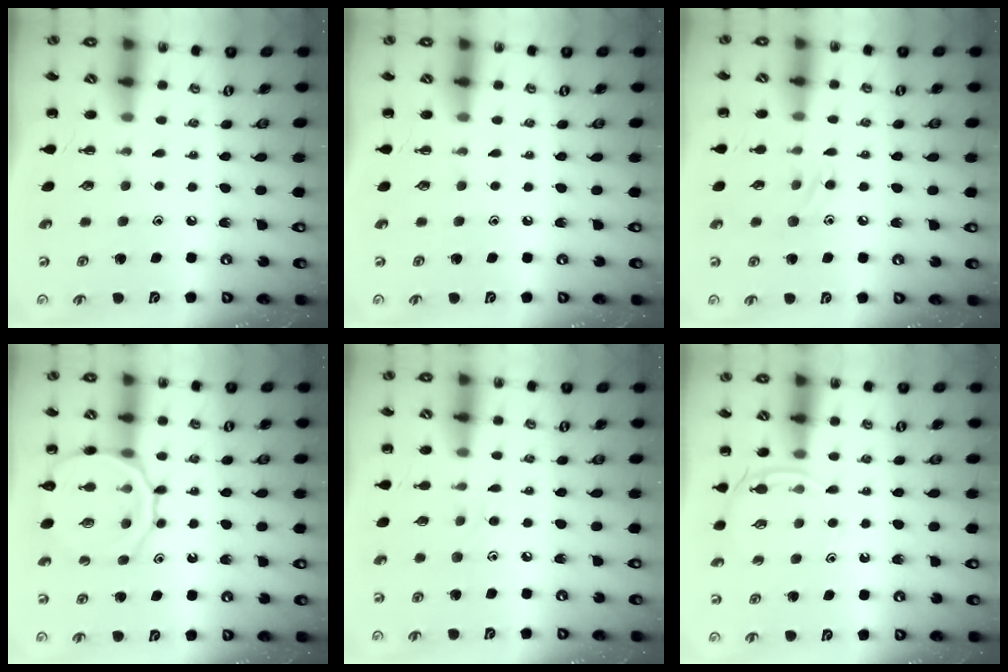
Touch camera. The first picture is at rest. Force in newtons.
{"total": 0.0}
{"total": 8.9, "press": 8.7, "slide": 1.9}
{"total": 14.3, "press": 14.1, "slide": 1.8}
{"total": 4.7, "press": 4.4, "slide": 1.5}
{"total": 4.9, "press": 4.8, "slide": 1.2}